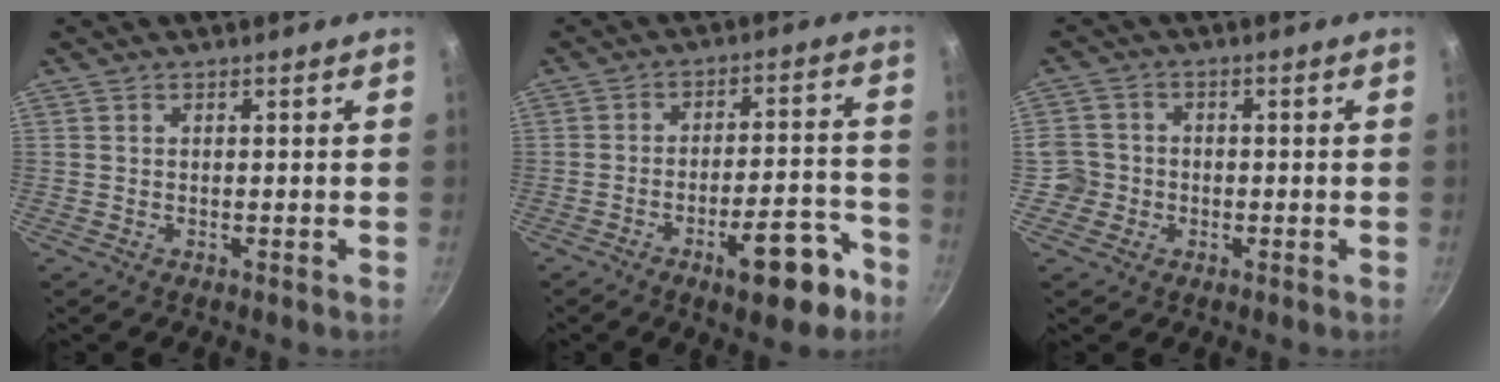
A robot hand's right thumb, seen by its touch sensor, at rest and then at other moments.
{"total": 12.4, "force": [-6.9, 4.4, 9.3], "torque": [-0.095, 0.056, -0.089]}
{"total": 4.6, "force": [-1.7, 4.1, 1.1], "torque": [-0.002, 0.021, -0.035]}